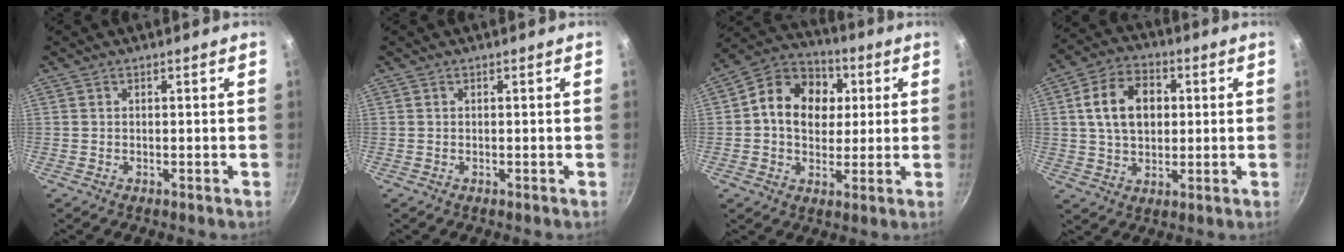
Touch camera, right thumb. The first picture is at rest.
{"total": 0.0}
{"total": 14.0, "force": [2.5, 11.1, 8.1], "torque": [-0.105, 0.012, 0.023]}
{"total": 11.9, "force": [2.0, 8.5, 8.1], "torque": [-0.118, 0.013, 0.027]}